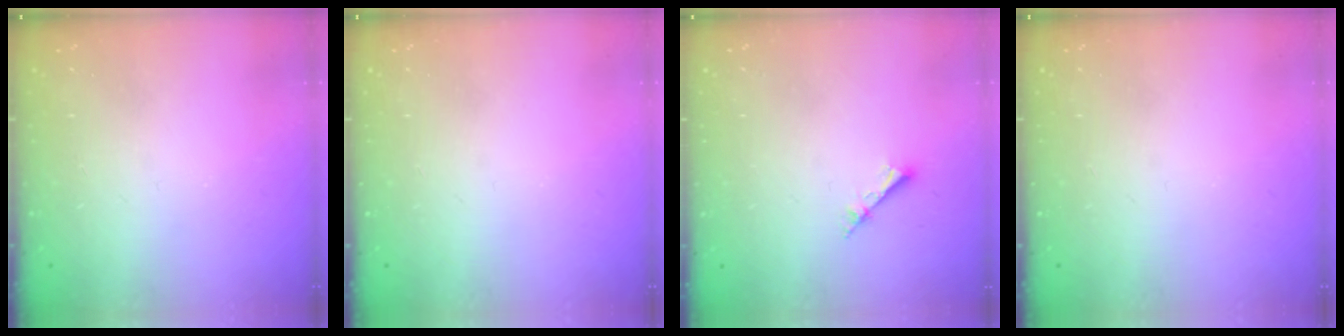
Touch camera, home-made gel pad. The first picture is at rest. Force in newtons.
{"total": 0.0}
{"total": 2.6, "press": 2.6, "slide": 0.3}
{"total": 0.0}